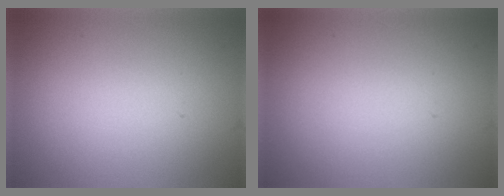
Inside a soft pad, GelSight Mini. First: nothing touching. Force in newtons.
{"total": 0.0}